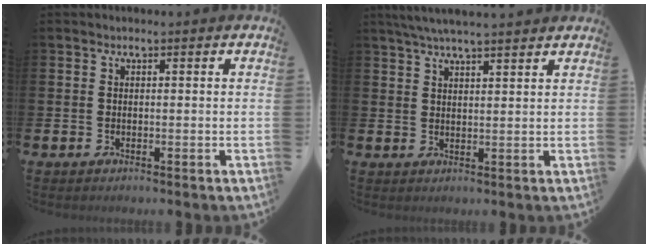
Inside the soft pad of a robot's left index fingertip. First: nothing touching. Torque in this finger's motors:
{"motor_torque": [0.63, -0.83, 0.52, 0.10]}